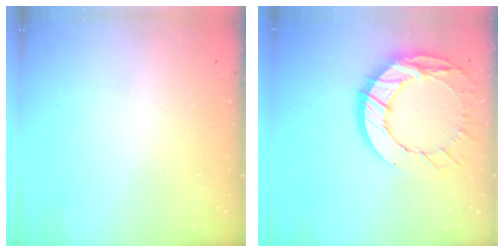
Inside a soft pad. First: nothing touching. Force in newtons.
{"total": 16.6, "press": 16.6, "slide": 1.5}